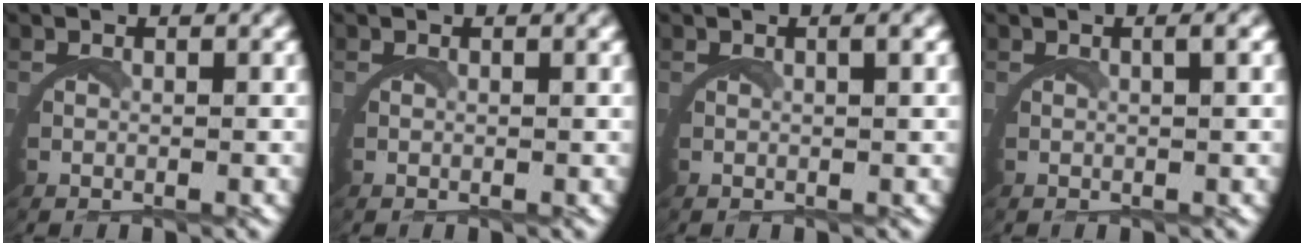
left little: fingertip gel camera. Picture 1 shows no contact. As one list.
[{"total": 0.0}, {"total": 0.9, "force": [0.3, -0.2, 0.8], "torque": [-0.018, 0.006, 0.006]}, {"total": 1.0, "force": [0.3, -0.3, 0.9], "torque": [-0.019, 0.006, 0.006]}]